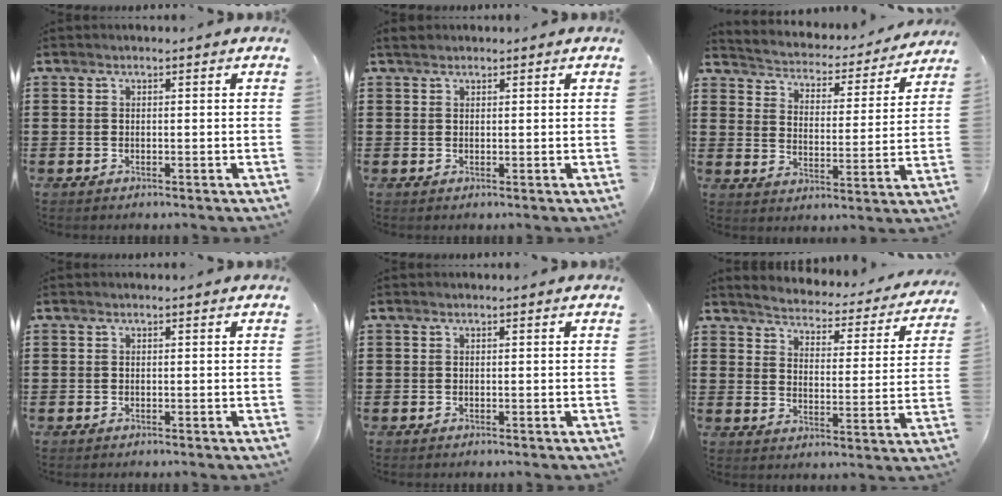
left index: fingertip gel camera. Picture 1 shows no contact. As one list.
[{"total": 1.2, "force": [1.1, 0.4, 0.3], "torque": [-0.009, 0.002, 0.021]}, {"total": 2.8, "force": [2.7, 0.4, -0.1], "torque": [-0.020, -0.030, 0.037]}, {"total": 0.0}, {"total": 0.0}, {"total": 2.8, "force": [2.8, 0.1, 0.2], "torque": [-0.028, -0.033, 0.038]}]